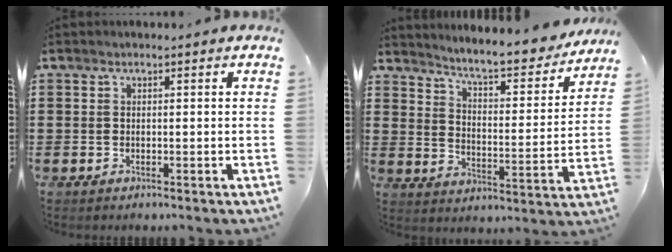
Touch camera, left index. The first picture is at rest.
{"total": 6.6, "force": [6.2, -0.1, 2.4], "torque": [-0.066, -0.050, 0.099]}